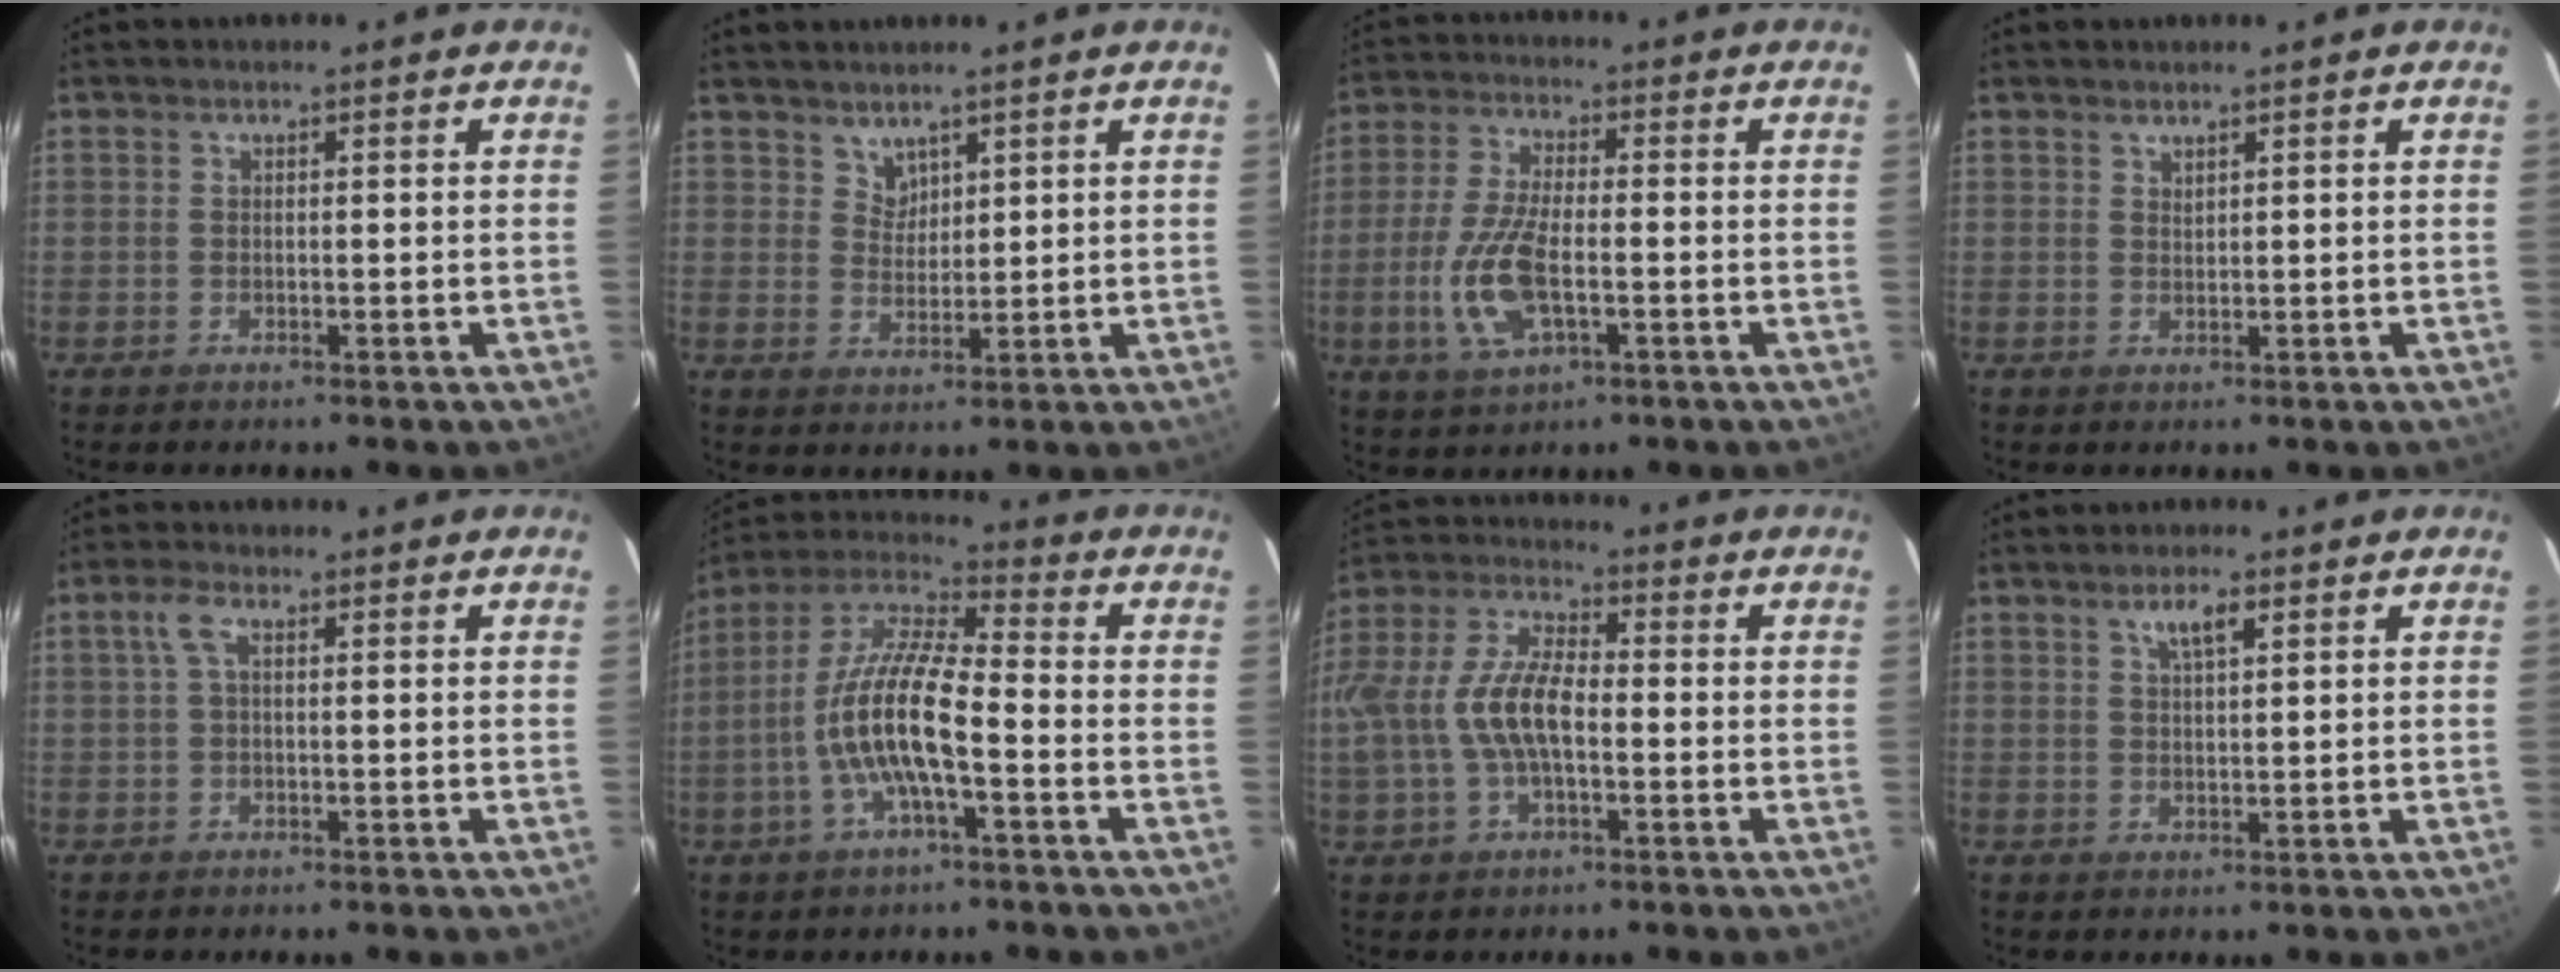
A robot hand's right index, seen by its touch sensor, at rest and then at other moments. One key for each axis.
{"total": 2.9, "fx": 2.4, "fy": 1.7, "fz": 0.3, "tx": 0.004, "ty": 0.006, "tz": 0.046}
{"total": 11.3, "fx": -2.8, "fy": 4.3, "fz": 10.0, "tx": -0.219, "ty": -0.005, "tz": -0.055}
{"total": 0.8, "fx": 0.8, "fy": 0.1, "fz": 0.2, "tx": -0.003, "ty": 0.000, "tz": 0.016}
{"total": 3.0, "fx": 0.7, "fy": 1.2, "fz": 2.7, "tx": -0.058, "ty": 0.011, "tz": 0.013}
{"total": 13.7, "fx": -3.8, "fy": 3.2, "fz": 12.8, "tx": -0.253, "ty": 0.000, "tz": -0.076}
{"total": 13.1, "fx": -1.9, "fy": 6.1, "fz": 11.5, "tx": -0.243, "ty": 0.010, "tz": -0.036}
{"total": 3.4, "fx": 1.9, "fy": 1.0, "fz": 2.7, "tx": -0.047, "ty": 0.006, "tz": 0.034}